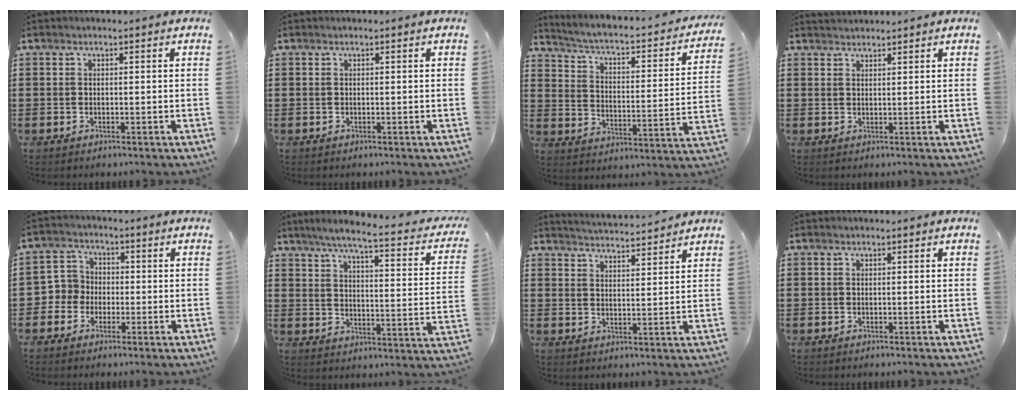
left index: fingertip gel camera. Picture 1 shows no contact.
{"total": 0.0}
{"total": 2.8, "force": [1.9, 0.5, 2.0], "torque": [-0.054, -0.029, 0.018]}
{"total": 1.4, "force": [1.4, 0.1, 0.0], "torque": [-0.003, 0.002, 0.028]}
{"total": 4.1, "force": [-1.7, 3.7, 0.3], "torque": [-0.031, 0.008, -0.041]}
{"total": 5.6, "force": [4.2, -0.3, 3.7], "torque": [-0.092, -0.035, 0.061]}
{"total": 3.6, "force": [3.6, -0.5, 0.3], "torque": [-0.018, -0.022, 0.061]}
{"total": 0.0}